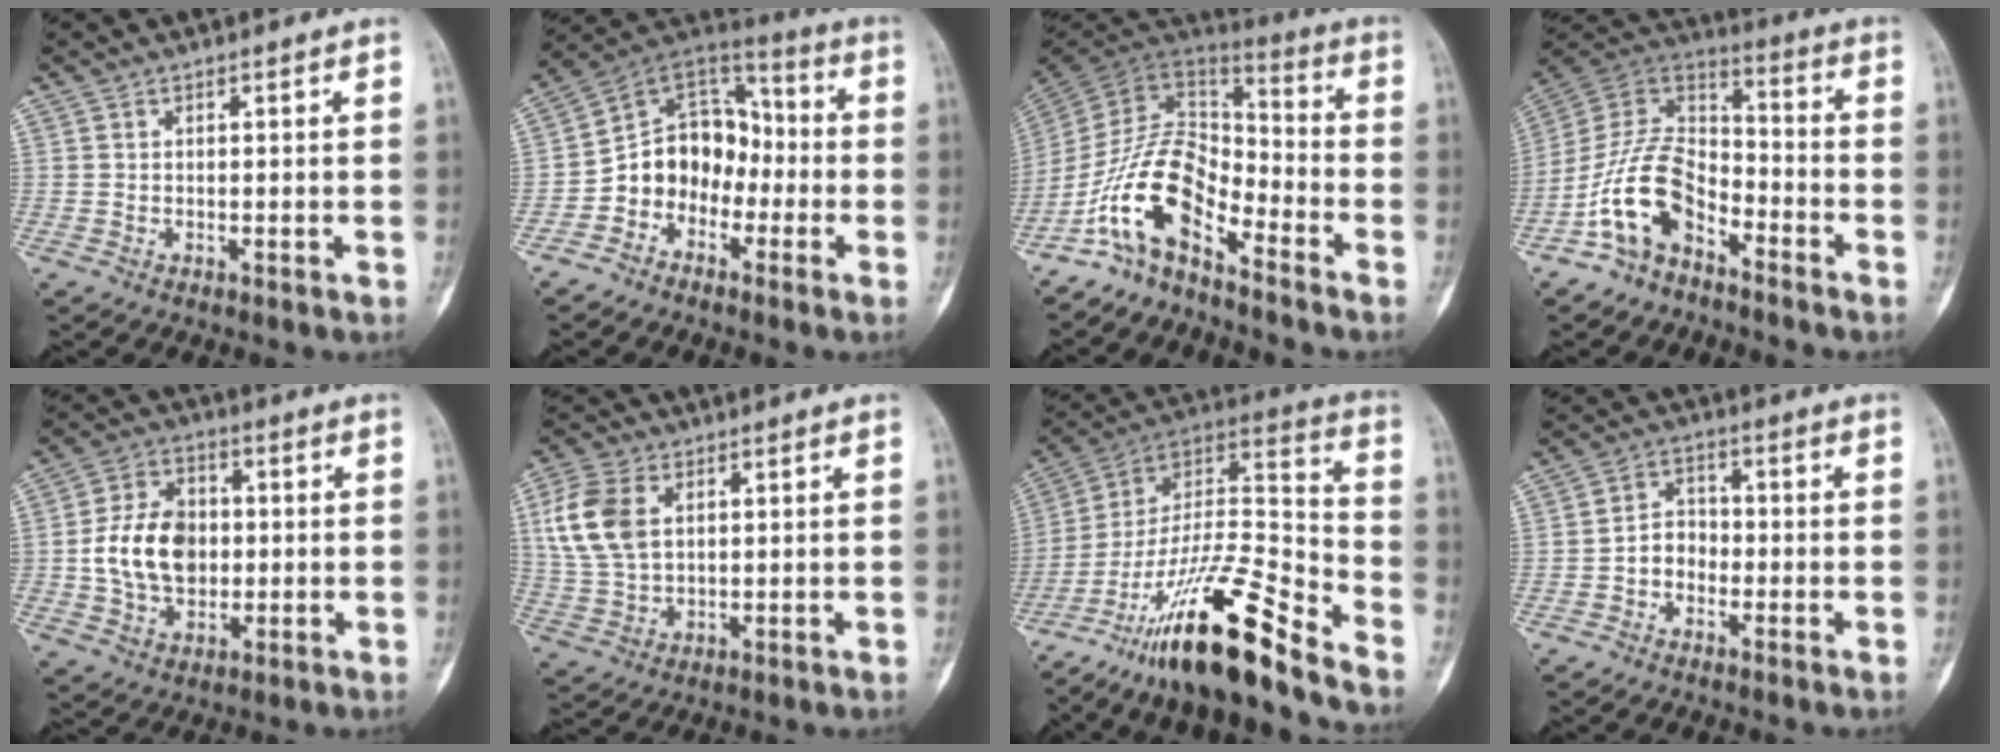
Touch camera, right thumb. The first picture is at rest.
{"total": 13.0, "force": [-3.8, 10.4, 6.7], "torque": [-0.074, 0.078, -0.082]}
{"total": 14.0, "force": [-8.5, 6.4, 9.2], "torque": [-0.156, 0.092, -0.171]}
{"total": 14.1, "force": [-7.6, 8.1, 8.7], "torque": [-0.154, 0.075, -0.155]}
{"total": 13.1, "force": [-0.1, 9.6, 8.9], "torque": [-0.133, 0.015, -0.001]}
{"total": 11.2, "force": [3.0, 7.3, 8.0], "torque": [-0.163, 0.000, 0.063]}
{"total": 23.3, "force": [-16.8, 4.0, 15.7], "torque": [-0.308, 0.082, -0.298]}
{"total": 4.6, "force": [-1.6, 3.7, 2.2], "torque": [-0.015, 0.026, -0.039]}